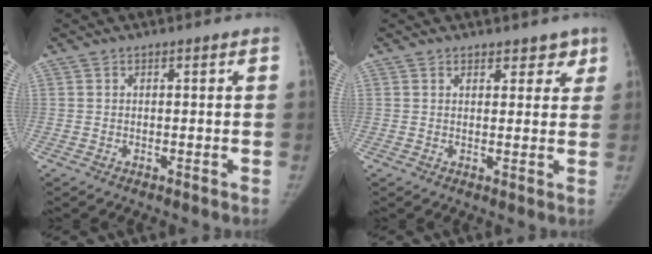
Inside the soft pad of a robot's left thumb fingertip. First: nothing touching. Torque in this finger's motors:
{"motor_torque": [-0.17, 0.05, -0.30, -0.09, -0.03]}